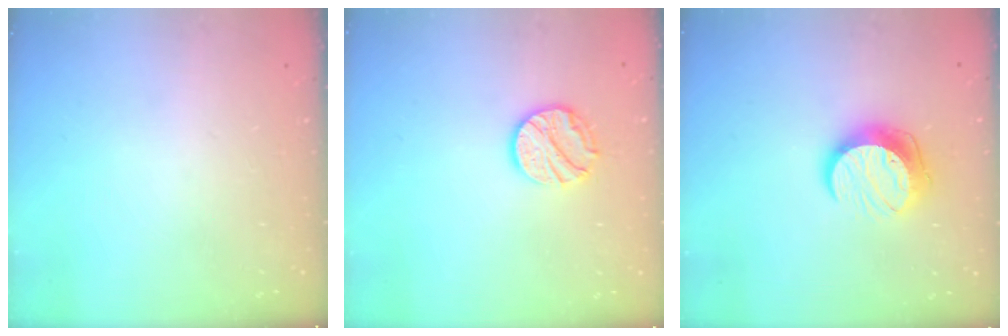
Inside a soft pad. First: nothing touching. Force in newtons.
{"total": 11.1, "press": 11.1, "slide": 1.0}
{"total": 11.4, "press": 11.4, "slide": 0.5}